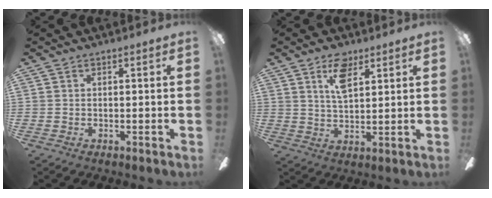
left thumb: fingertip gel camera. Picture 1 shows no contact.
{"total": 8.3, "force": [4.7, 3.9, 5.6], "torque": [-0.090, -0.007, 0.079]}